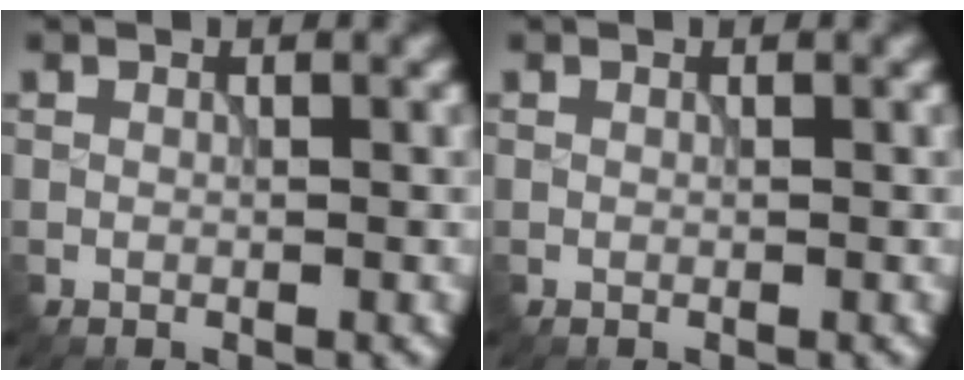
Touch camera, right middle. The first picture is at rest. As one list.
[{"total": 0.0}]